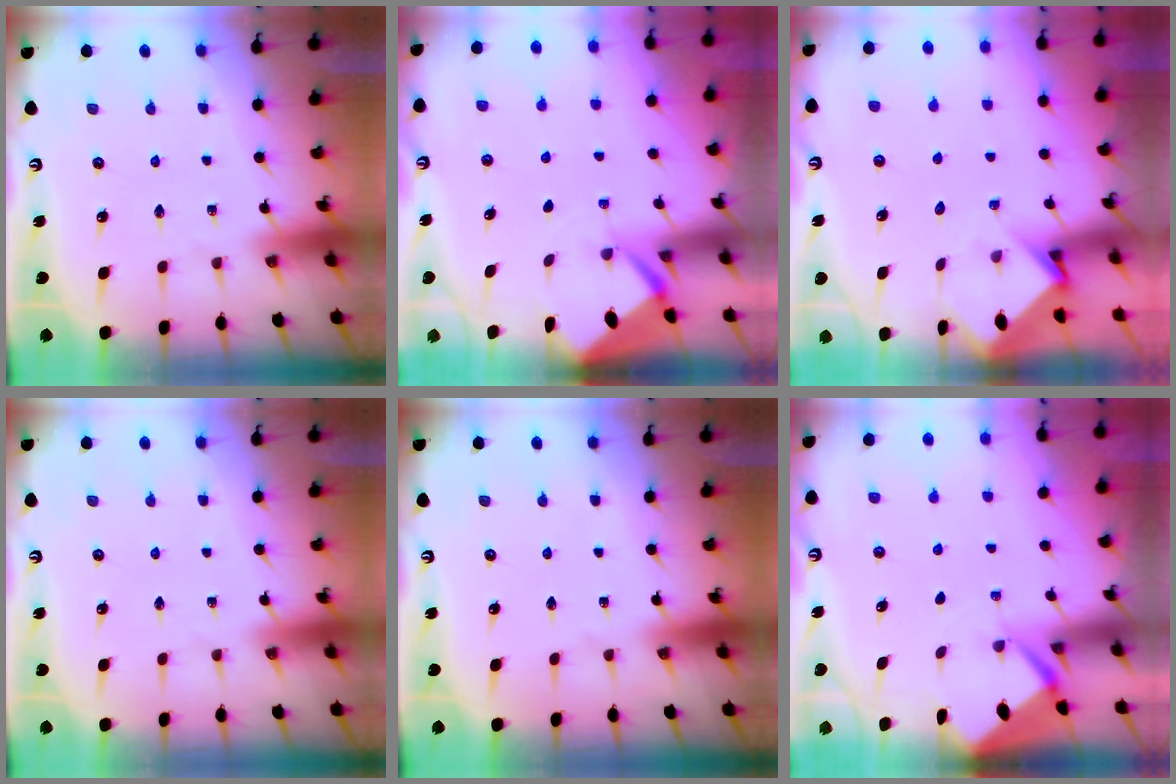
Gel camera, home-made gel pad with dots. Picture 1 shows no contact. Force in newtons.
{"total": 2.7, "press": 2.7, "slide": 0.3}
{"total": 3.2, "press": 3.2, "slide": 0.3}
{"total": 0.0}
{"total": 0.0}
{"total": 2.7, "press": 2.7, "slide": 0.3}